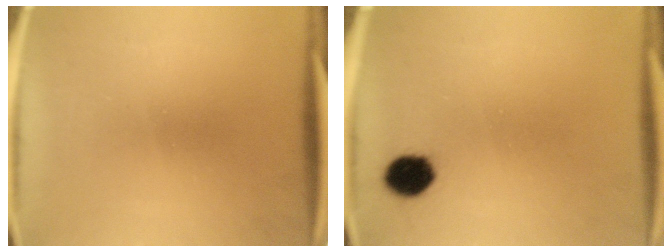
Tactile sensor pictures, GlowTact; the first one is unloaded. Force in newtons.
{"total": 5.8}